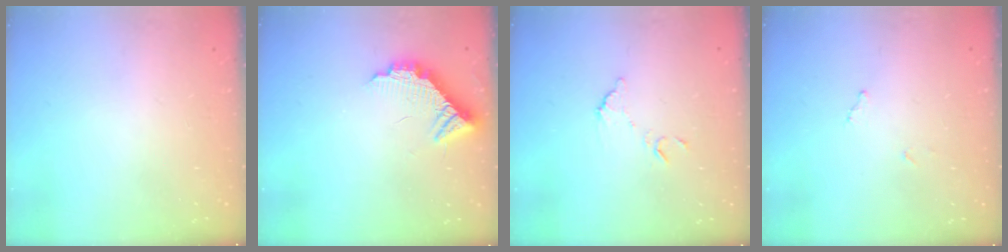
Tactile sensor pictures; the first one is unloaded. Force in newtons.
{"total": 10.4, "press": 10.4, "slide": 0.3}
{"total": 6.9, "press": 6.9, "slide": 0.5}
{"total": 6.4, "press": 6.4, "slide": 0.4}